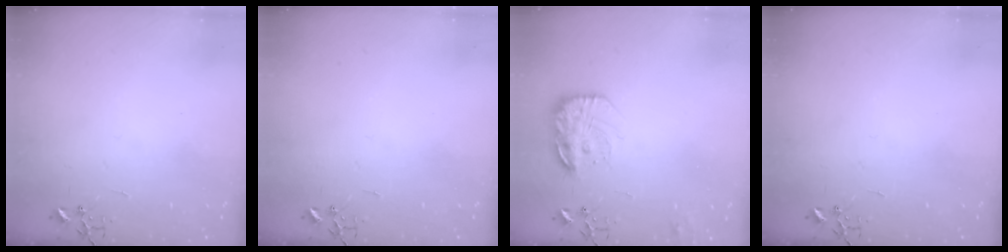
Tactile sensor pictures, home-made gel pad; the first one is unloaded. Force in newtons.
{"total": 0.0}
{"total": 15.4, "press": 15.3, "slide": 1.0}
{"total": 0.0}